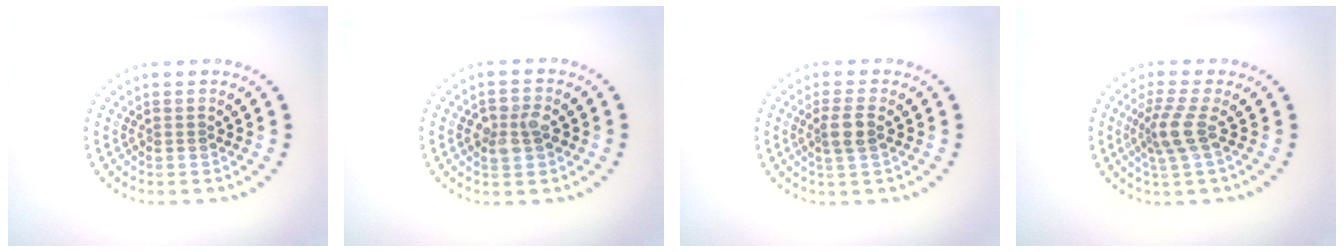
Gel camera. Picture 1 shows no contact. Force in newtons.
{"total": 2.4, "press": 2.4, "slide": 0.2}
{"total": 2.1, "press": 1.9, "slide": 1.0}
{"total": 2.9, "press": 2.0, "slide": 2.0}